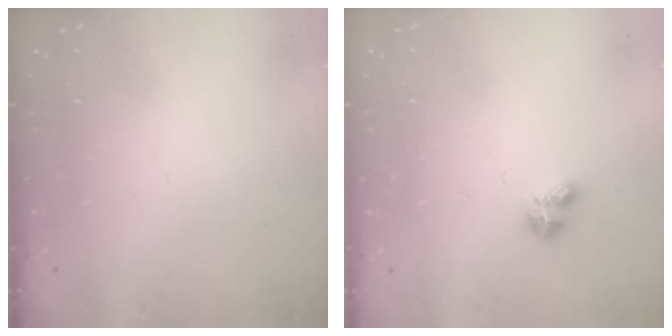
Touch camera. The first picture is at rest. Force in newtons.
{"total": 2.3, "press": 2.2, "slide": 0.5}